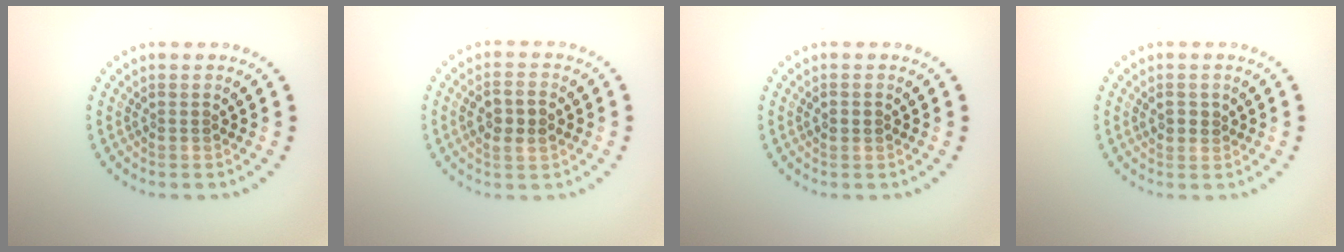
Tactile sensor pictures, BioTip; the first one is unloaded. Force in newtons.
{"total": 3.0, "press": 2.9, "slide": 0.6}
{"total": 1.3, "press": 1.3, "slide": 0.1}
{"total": 0.9, "press": 0.8, "slide": 0.2}